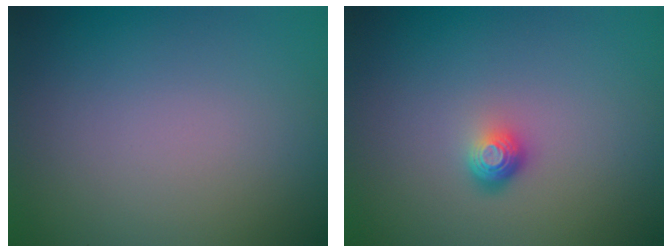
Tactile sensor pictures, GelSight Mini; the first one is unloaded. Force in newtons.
{"total": 1.8, "press": 1.2, "slide": 1.3}